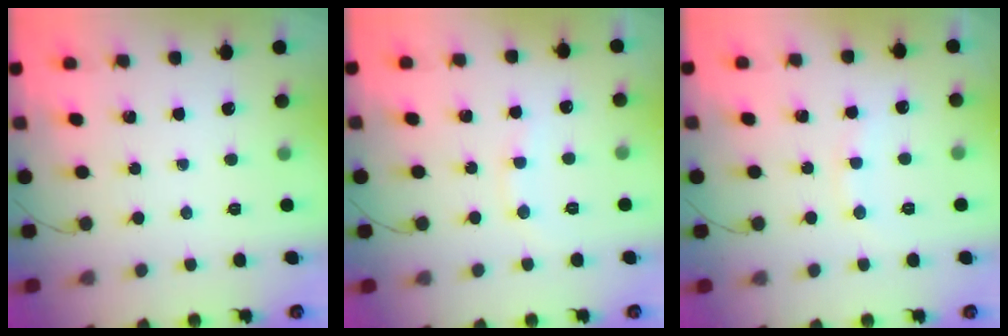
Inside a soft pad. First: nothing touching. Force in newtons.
{"total": 7.5, "press": 7.4, "slide": 1.5}
{"total": 7.7, "press": 7.6, "slide": 1.5}